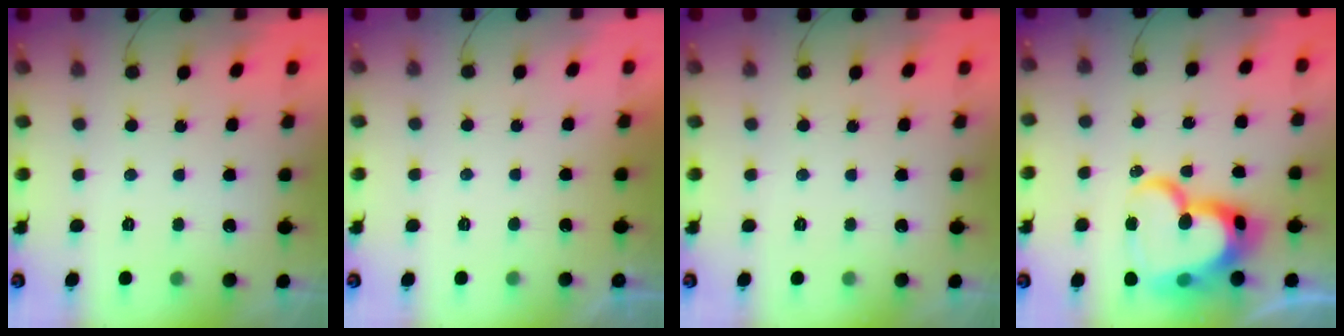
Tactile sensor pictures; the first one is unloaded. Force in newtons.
{"total": 1.2, "press": 1.1, "slide": 0.3}
{"total": 0.0}
{"total": 22.9, "press": 22.8, "slide": 1.5}